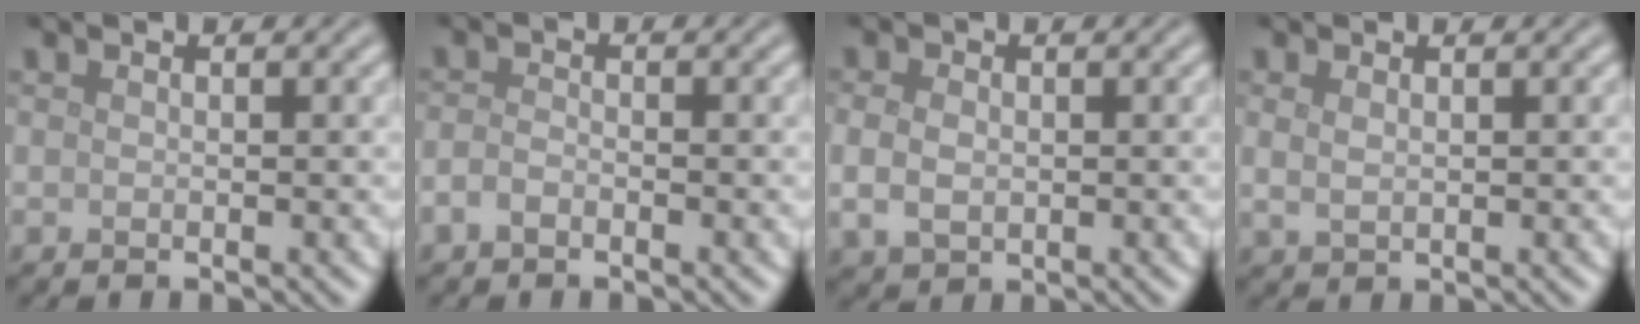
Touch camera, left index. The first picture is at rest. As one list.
[{"total": 1.3, "force": [-0.8, 0.6, 0.7], "torque": [-0.017, 0.002, -0.020]}, {"total": 2.7, "force": [0.0, 2.0, 1.8], "torque": [-0.039, 0.000, -0.002]}, {"total": 1.2, "force": [0.5, 0.6, 0.9], "torque": [-0.023, -0.003, 0.013]}]